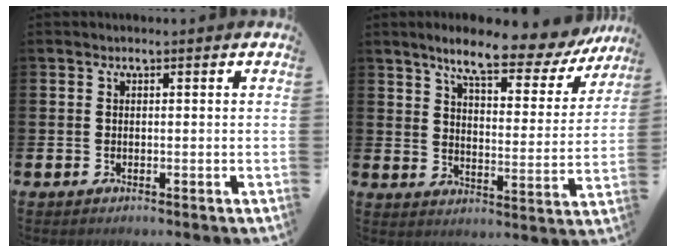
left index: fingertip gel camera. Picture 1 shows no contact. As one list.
[{"total": 8.7, "force": [7.5, 1.7, 4.1], "torque": [-0.087, -0.046, 0.123]}]